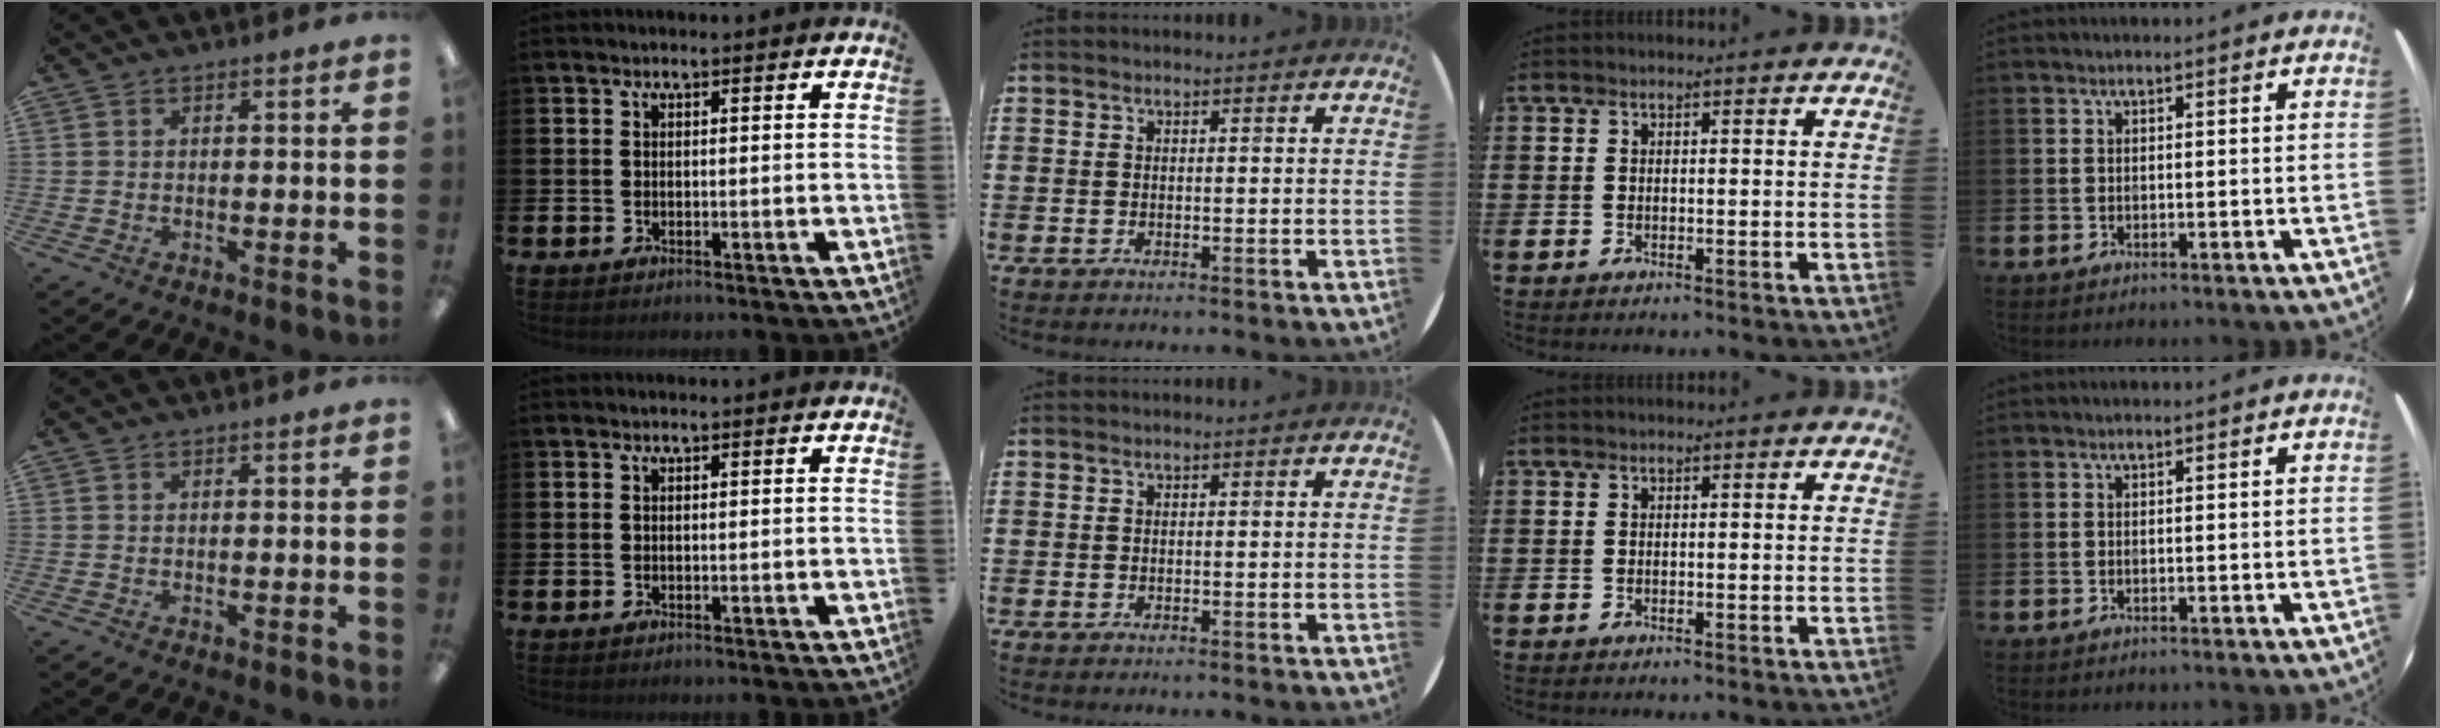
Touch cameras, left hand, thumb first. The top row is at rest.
{}